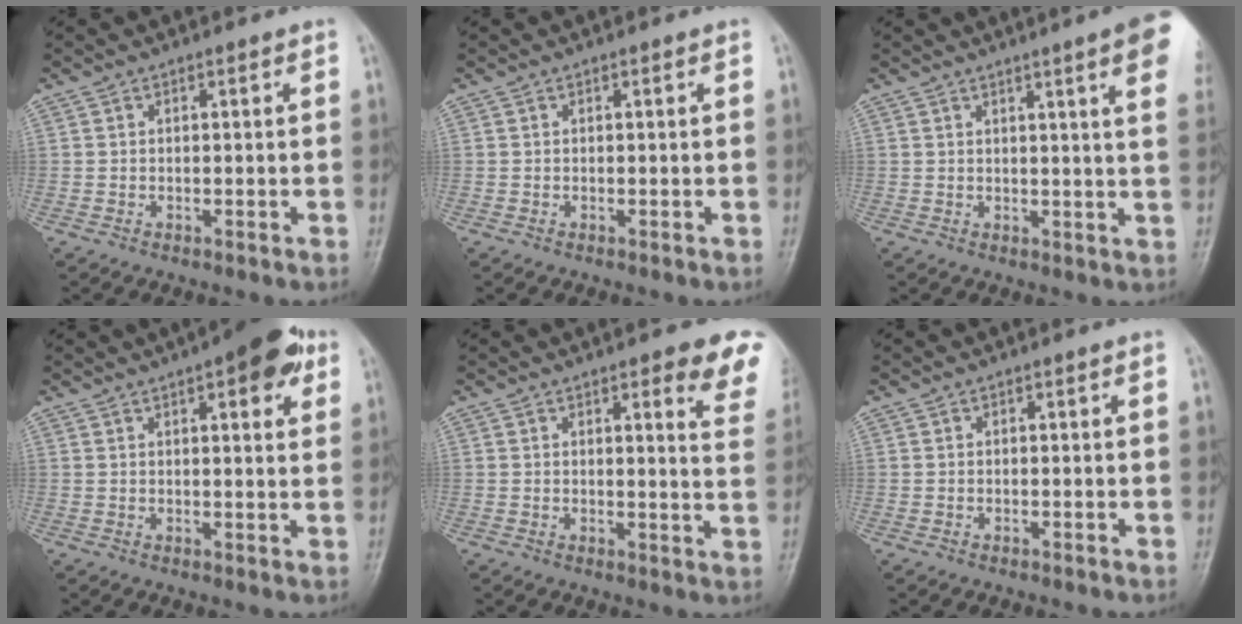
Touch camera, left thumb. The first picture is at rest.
{"total": 0.0}
{"total": 10.6, "force": [5.6, 0.8, 8.9], "torque": [-0.100, -0.011, 0.056]}
{"total": 10.1, "force": [5.0, 3.5, 8.0], "torque": [-0.082, -0.006, 0.058]}
{"total": 9.2, "force": [6.0, 2.5, 6.4], "torque": [-0.044, -0.027, 0.055]}
{"total": 0.0}